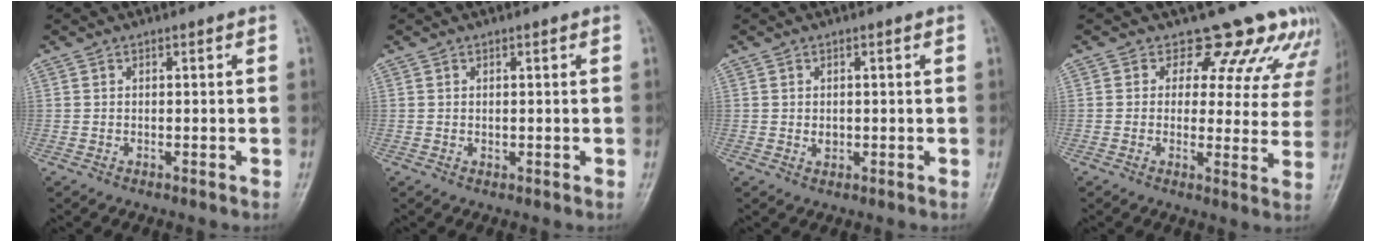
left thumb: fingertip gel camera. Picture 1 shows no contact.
{"total": 0.8, "force": [0.2, 0.7, 0.4], "torque": [-0.001, -0.001, 0.004]}
{"total": 1.6, "force": [0.0, 1.4, 0.9], "torque": [-0.005, -0.001, 0.003]}
{"total": 11.2, "force": [9.7, 5.2, 2.4], "torque": [0.023, -0.055, 0.095]}